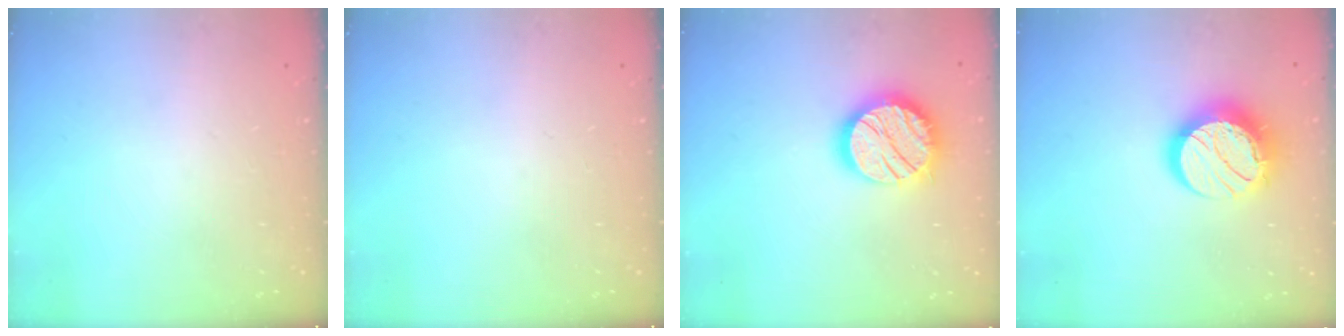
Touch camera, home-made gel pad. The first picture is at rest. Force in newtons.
{"total": 0.0}
{"total": 18.0, "press": 17.9, "slide": 1.2}
{"total": 14.6, "press": 14.6, "slide": 1.0}